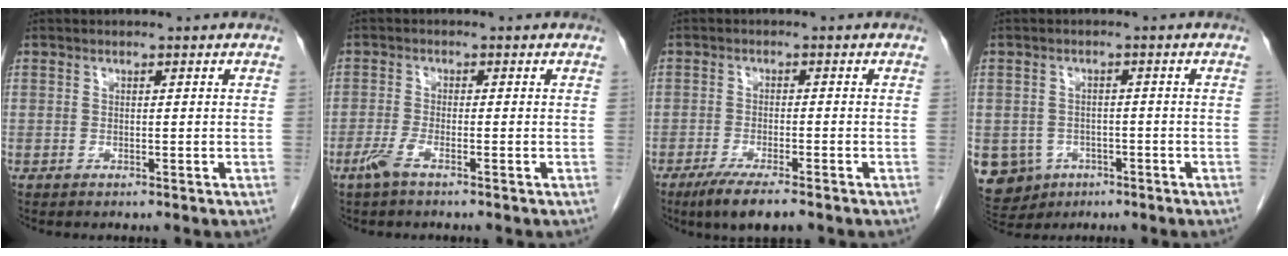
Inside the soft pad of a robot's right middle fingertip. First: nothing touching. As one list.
[{"total": 2.6, "force": [-1.7, 0.2, 1.9], "torque": [-0.048, -0.004, -0.041]}, {"total": 6.3, "force": [-4.5, 0.7, 4.4], "torque": [-0.075, -0.016, -0.071]}, {"total": 9.5, "force": [-4.1, 8.2, 2.2], "torque": [-0.069, 0.005, -0.051]}]